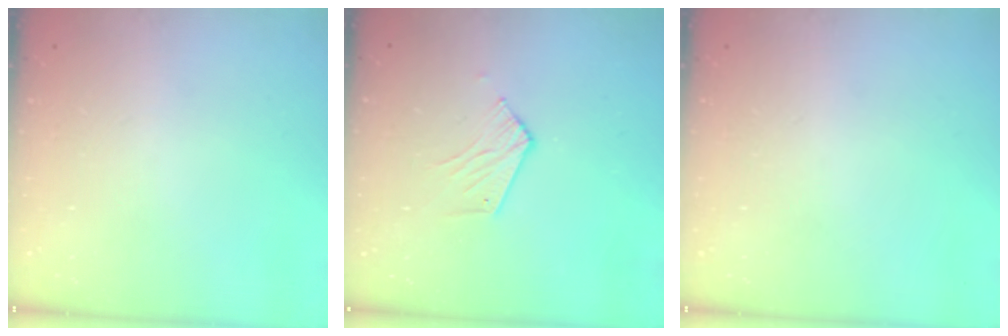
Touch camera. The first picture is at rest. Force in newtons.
{"total": 4.8, "press": 4.8, "slide": 0.4}
{"total": 0.0}